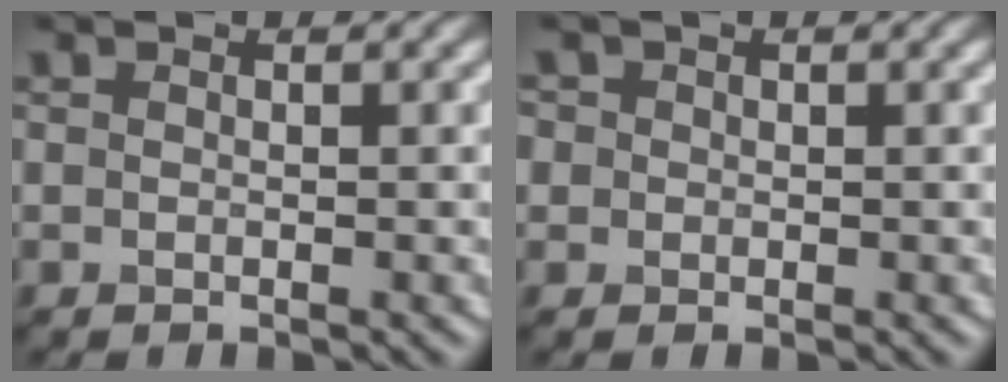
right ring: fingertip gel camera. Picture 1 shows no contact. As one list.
[{"total": 2.1, "force": [0.7, 1.8, 0.8], "torque": [-0.013, 0.009, 0.004]}]